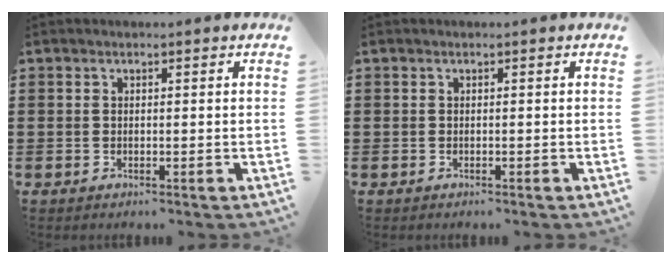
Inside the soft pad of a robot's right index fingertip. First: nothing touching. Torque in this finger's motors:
{"motor_torque": [-0.02, 0.08, 0.00, -0.01]}